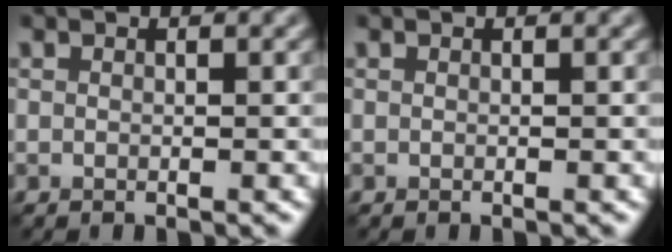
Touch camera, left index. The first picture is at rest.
{"total": 0.0}